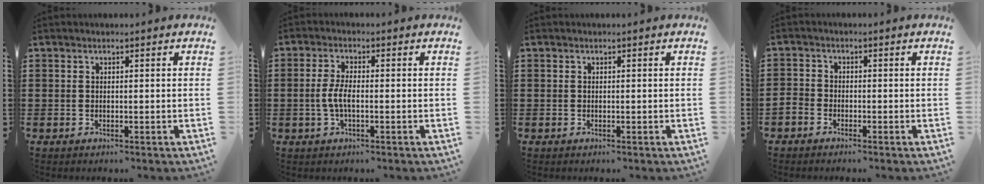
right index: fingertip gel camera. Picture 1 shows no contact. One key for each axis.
{"total": 3.9, "fx": -0.8, "fy": 1.3, "fz": 3.6, "tx": -0.093, "ty": -0.006, "tz": -0.024}
{"total": 0.0}
{"total": 1.9, "fx": -1.7, "fy": 0.9, "fz": 0.2, "tx": -0.016, "ty": 0.002, "tz": -0.040}